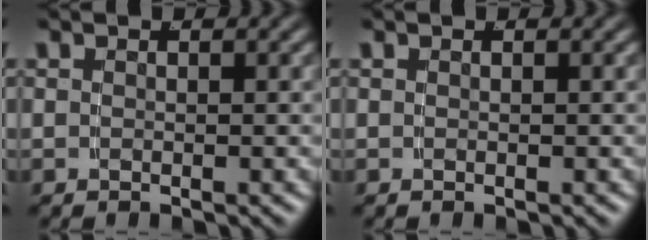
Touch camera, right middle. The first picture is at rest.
{"total": 0.0}